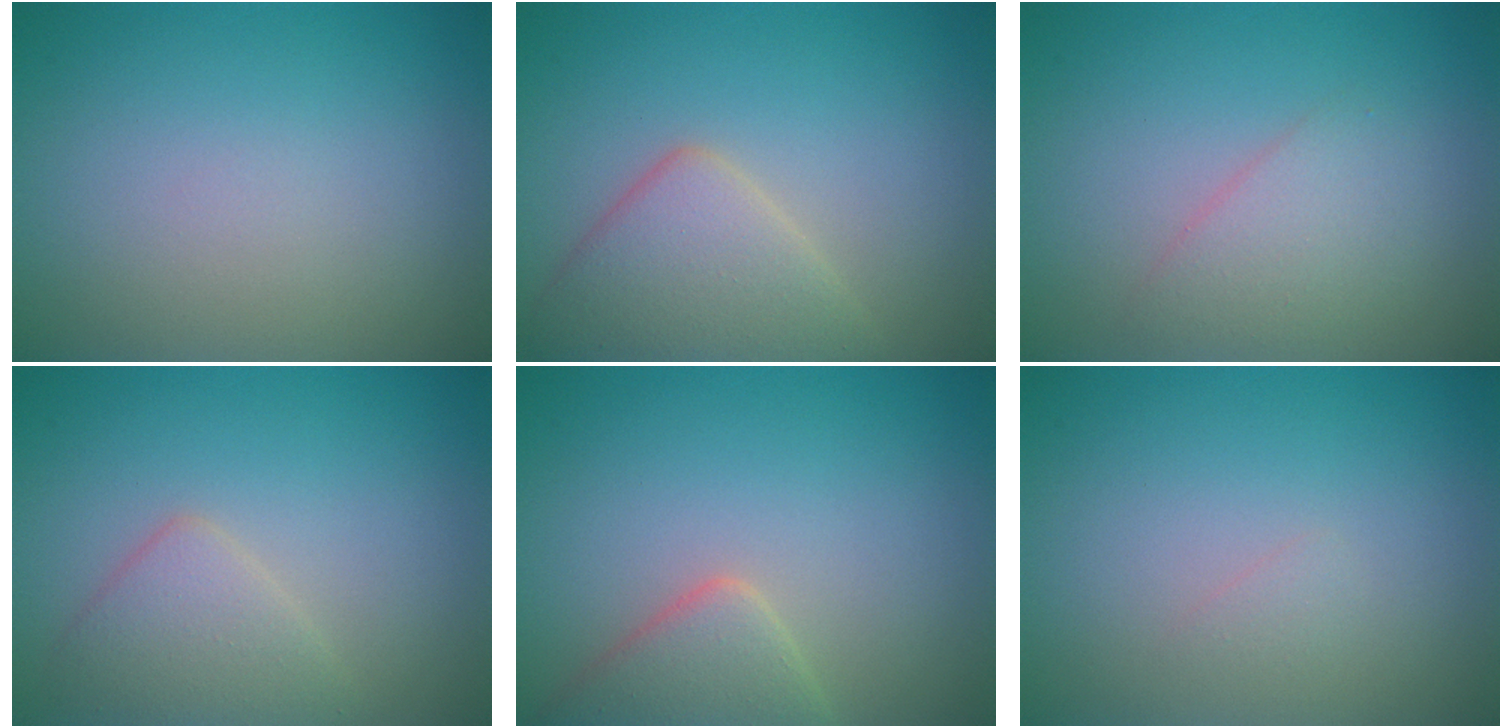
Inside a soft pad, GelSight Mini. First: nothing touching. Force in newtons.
{"total": 4.8, "press": 4.8, "slide": 0.3}
{"total": 2.3, "press": 2.3, "slide": 0.2}
{"total": 2.8, "press": 2.8, "slide": 0.1}
{"total": 3.7, "press": 3.7, "slide": 0.2}
{"total": 0.6, "press": 0.6, "slide": 0.0}